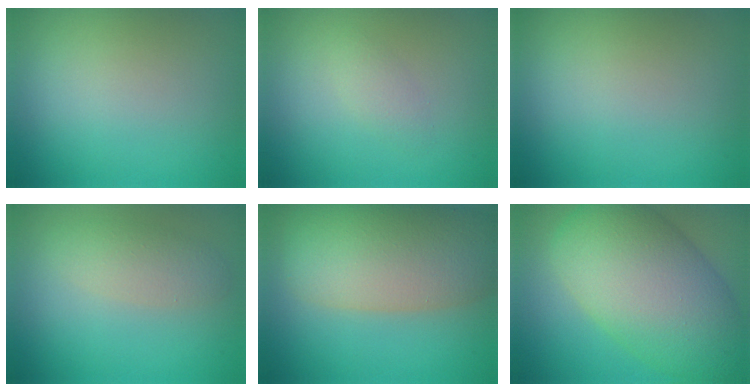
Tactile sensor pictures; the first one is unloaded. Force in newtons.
{"total": 1.2, "press": 1.2, "slide": 0.1}
{"total": 0.0}
{"total": 2.4, "press": 2.4, "slide": 0.1}
{"total": 9.3, "press": 9.3, "slide": 0.5}
{"total": 12.2, "press": 12.2, "slide": 0.5}